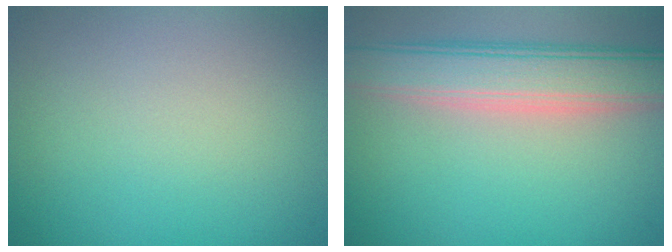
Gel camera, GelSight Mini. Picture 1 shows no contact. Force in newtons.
{"total": 6.3, "press": 6.3, "slide": 0.4}